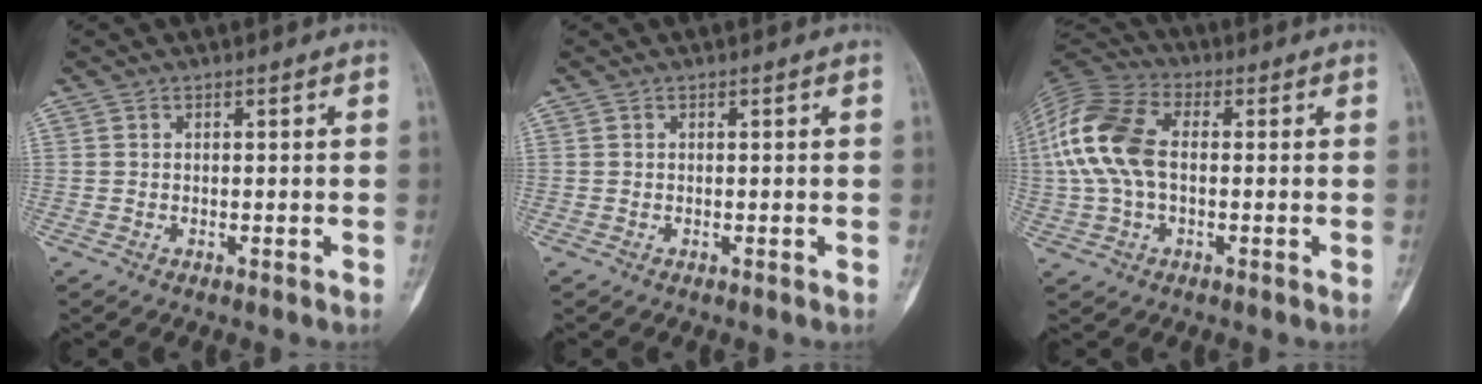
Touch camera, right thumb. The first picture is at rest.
{"total": 0.0}
{"total": 14.4, "force": [0.7, 8.8, 11.4], "torque": [-0.251, 0.030, 0.006]}